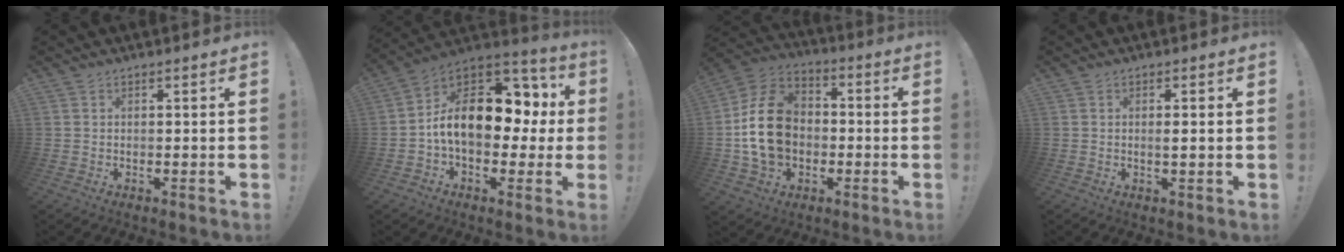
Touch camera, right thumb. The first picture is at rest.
{"total": 18.4, "force": [0.7, 11.8, 14.2], "torque": [-0.214, 0.005, 0.018]}
{"total": 18.4, "force": [-1.1, 14.6, 11.1], "torque": [-0.195, 0.026, -0.013]}
{"total": 2.0, "force": [0.2, 0.2, 2.0], "torque": [-0.031, -0.002, 0.000]}